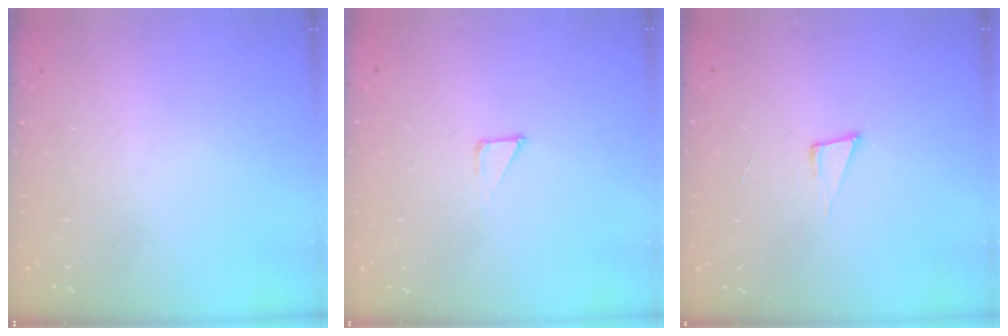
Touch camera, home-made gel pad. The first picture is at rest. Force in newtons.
{"total": 1.3, "press": 1.3, "slide": 0.0}
{"total": 5.7, "press": 4.5, "slide": 3.4}